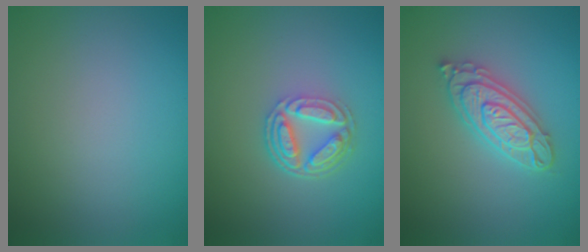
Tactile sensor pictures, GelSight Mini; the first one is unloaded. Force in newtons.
{"total": 4.5, "press": 3.3, "slide": 3.0}
{"total": 4.3, "press": 4.2, "slide": 0.6}